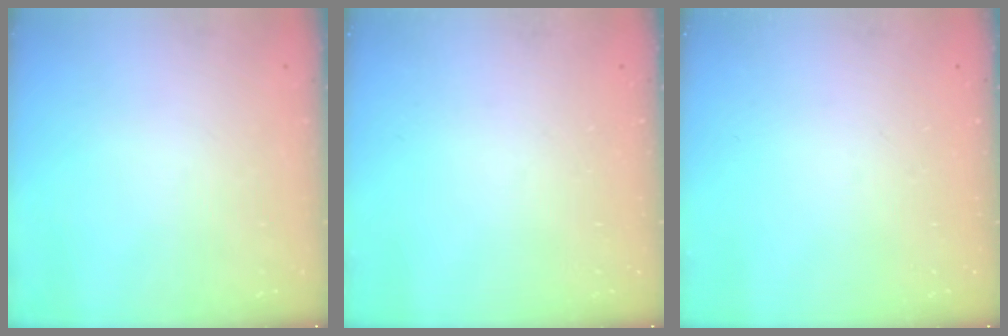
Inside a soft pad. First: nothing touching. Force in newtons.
{"total": 0.0}
{"total": 0.0}